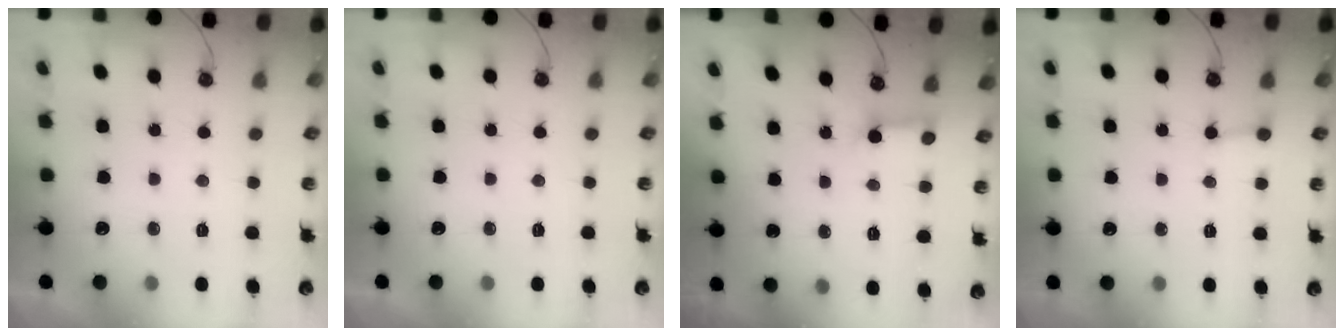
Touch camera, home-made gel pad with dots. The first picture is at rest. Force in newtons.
{"total": 0.0}
{"total": 4.2, "press": 4.2, "slide": 0.5}
{"total": 3.3, "press": 3.3, "slide": 0.3}